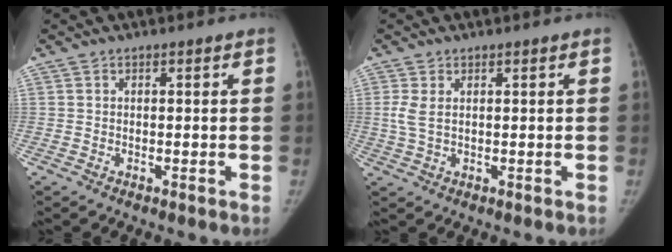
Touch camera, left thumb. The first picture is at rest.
{"total": 3.1, "force": [0.9, 1.5, 2.5], "torque": [-0.062, 0.002, 0.024]}